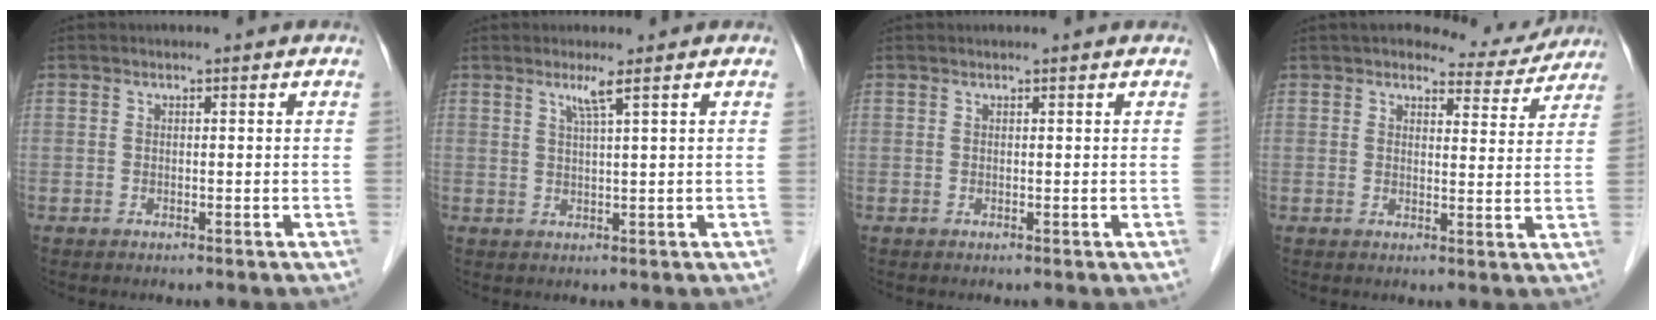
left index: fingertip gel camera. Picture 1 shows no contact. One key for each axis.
{"total": 2.2, "fx": 1.4, "fy": -0.7, "fz": 1.7, "tx": -0.037, "ty": -0.006, "tz": 0.030}
{"total": 1.3, "fx": 1.3, "fy": 0.1, "fz": 0.2, "tx": -0.008, "ty": 0.013, "tz": 0.015}
{"total": 7.0, "fx": 6.5, "fy": 2.1, "fz": 1.3, "tx": -0.013, "ty": -0.001, "tz": 0.072}